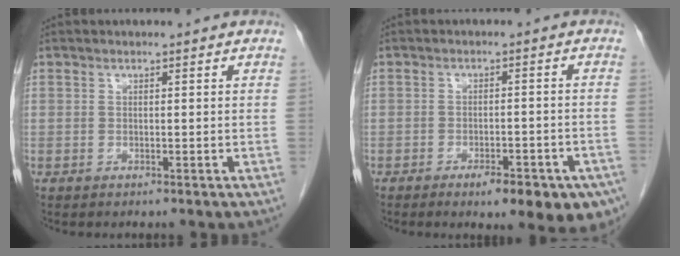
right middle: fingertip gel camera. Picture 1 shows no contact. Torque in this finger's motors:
{"motor_torque": [1.13, -1.01, 0.16, 0.05]}